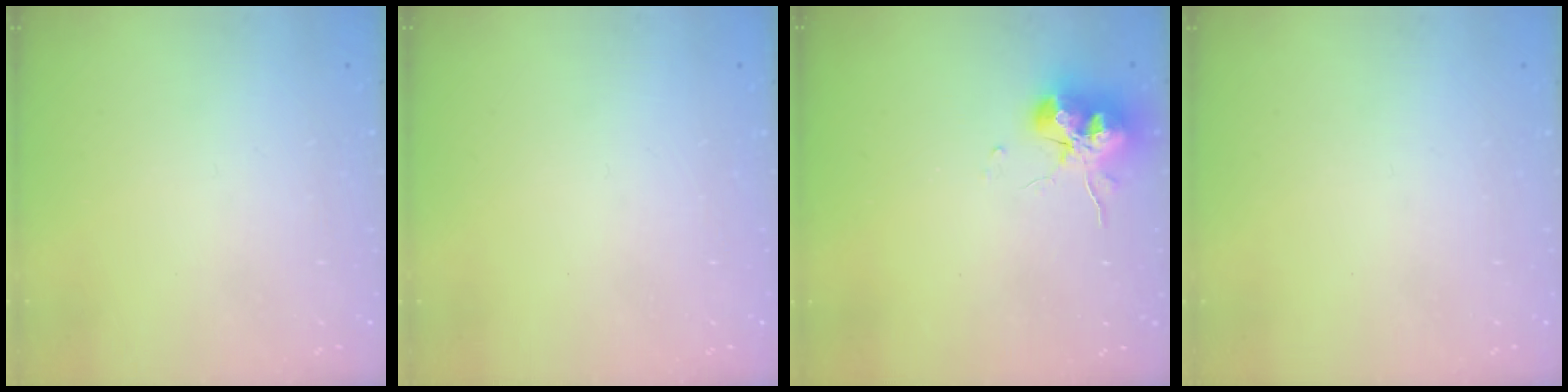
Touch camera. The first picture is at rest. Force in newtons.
{"total": 0.0}
{"total": 13.5, "press": 13.3, "slide": 2.0}
{"total": 0.0}